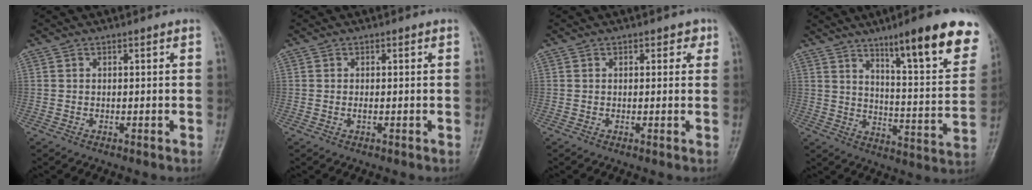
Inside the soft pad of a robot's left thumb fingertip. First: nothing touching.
{"total": 0.7, "force": [-0.1, 0.3, 0.6], "torque": [-0.012, -0.001, -0.002]}
{"total": 1.9, "force": [0.9, 1.4, 0.9], "torque": [0.008, -0.001, 0.006]}
{"total": 20.0, "force": [12.4, 3.7, 15.3], "torque": [-0.175, -0.056, 0.181]}